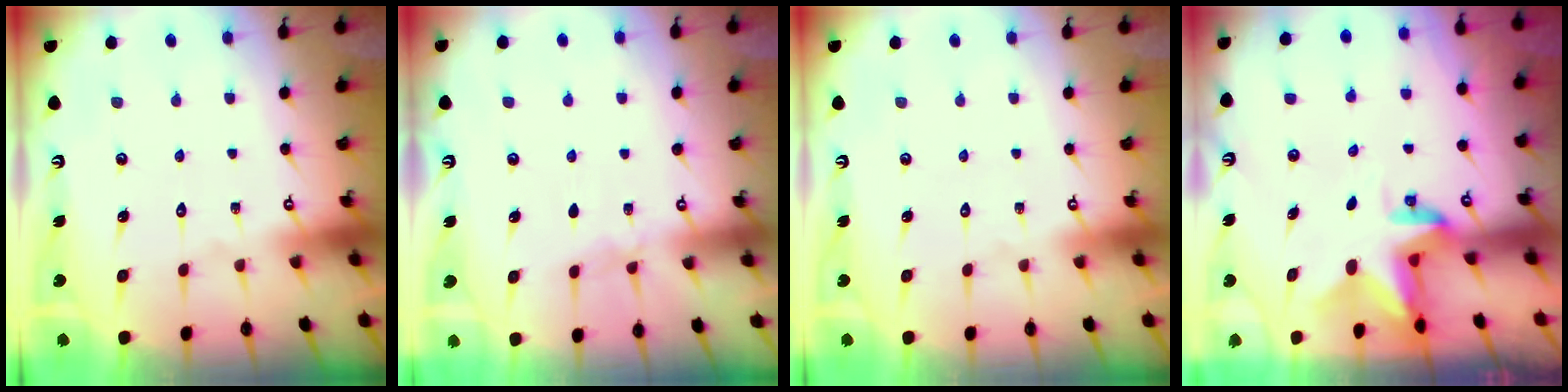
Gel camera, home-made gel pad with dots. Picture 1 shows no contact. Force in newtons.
{"total": 2.8, "press": 2.6, "slide": 0.9}
{"total": 0.0}
{"total": 3.2, "press": 3.1, "slide": 0.5}